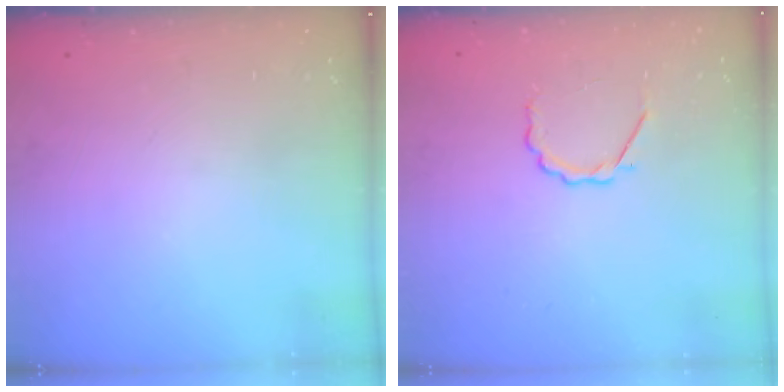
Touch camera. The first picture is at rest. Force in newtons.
{"total": 3.5, "press": 3.3, "slide": 1.2}